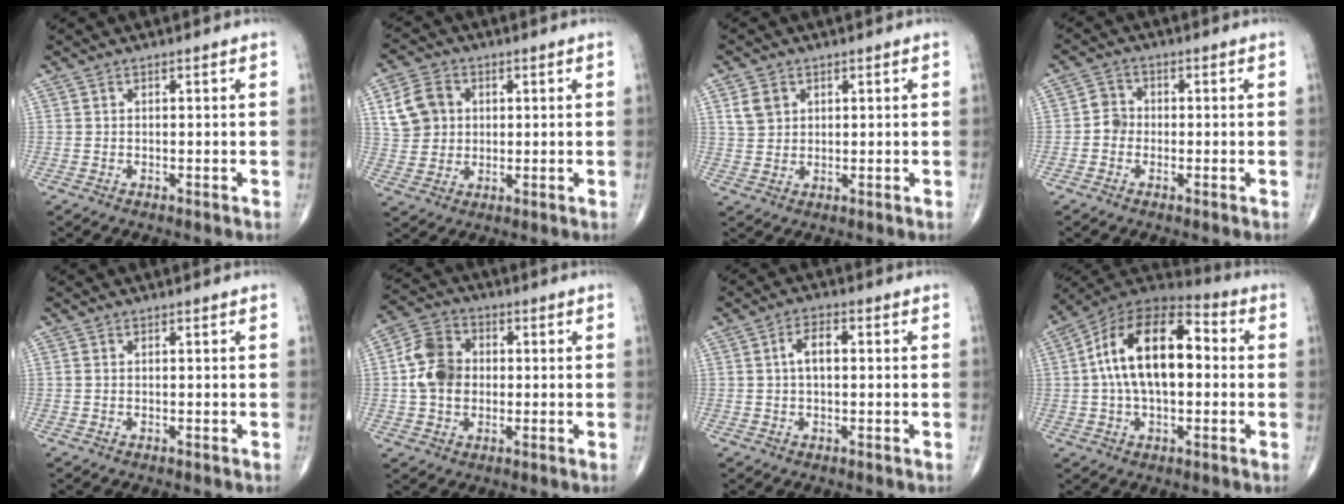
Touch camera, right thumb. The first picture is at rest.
{"total": 8.4, "force": [2.3, 7.1, 3.9], "torque": [-0.053, 0.000, 0.044]}
{"total": 4.3, "force": [1.8, 3.4, 2.0], "torque": [-0.025, -0.006, 0.038]}
{"total": 3.2, "force": [-0.7, 2.8, 1.2], "torque": [-0.003, 0.009, -0.020]}
{"total": 0.5, "force": [0.1, 0.4, 0.3], "torque": [-0.009, 0.003, 0.004]}
{"total": 9.8, "force": [0.1, 7.7, 5.9], "torque": [-0.093, 0.017, -0.005]}
{"total": 4.4, "force": [0.5, 2.3, 3.7], "torque": [-0.069, 0.012, 0.007]}
{"total": 18.9, "force": [1.6, 10.3, 15.8], "torque": [-0.262, 0.038, 0.017]}